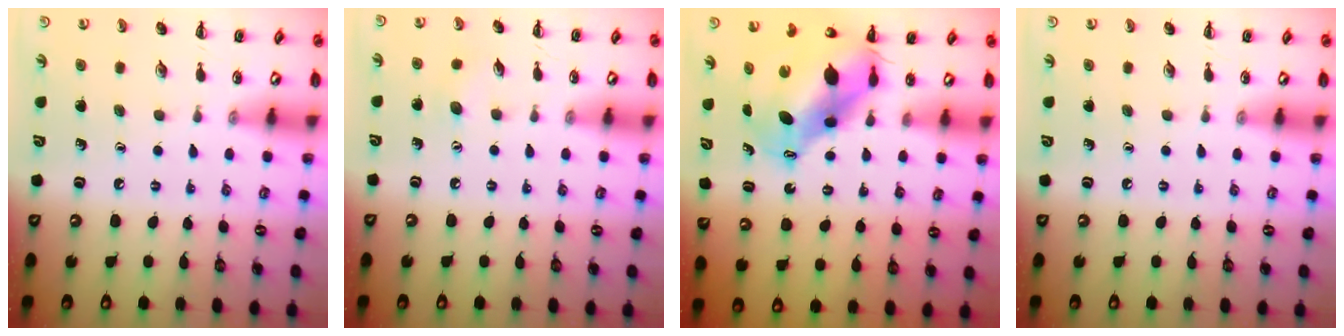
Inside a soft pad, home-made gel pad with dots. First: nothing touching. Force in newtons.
{"total": 3.9, "press": 3.7, "slide": 1.0}
{"total": 10.1, "press": 9.8, "slide": 2.6}
{"total": 0.0}